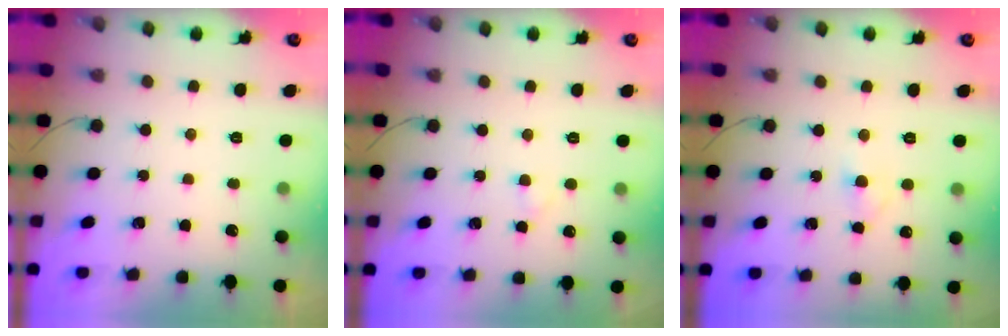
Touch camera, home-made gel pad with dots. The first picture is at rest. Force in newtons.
{"total": 1.3, "press": 1.1, "slide": 0.7}
{"total": 2.5, "press": 2.3, "slide": 1.0}